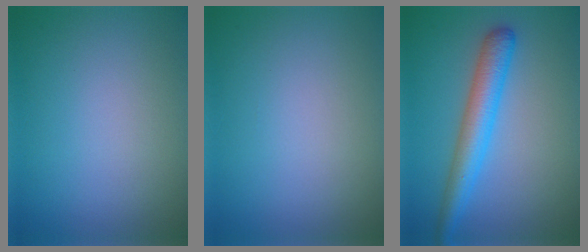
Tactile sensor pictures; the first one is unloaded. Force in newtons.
{"total": 0.0}
{"total": 4.7, "press": 4.7, "slide": 0.2}